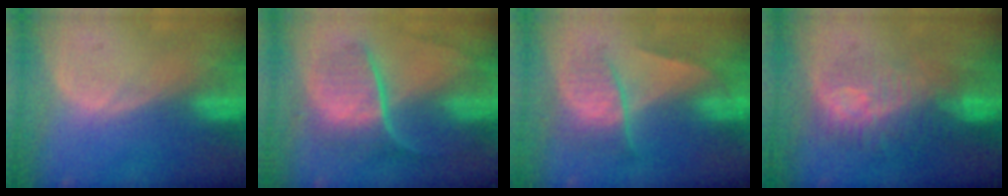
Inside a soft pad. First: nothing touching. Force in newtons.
{"total": 9.1, "press": 7.6, "slide": 5.1}
{"total": 6.7, "press": 5.8, "slide": 3.4}
{"total": 9.7, "press": 8.9, "slide": 3.9}